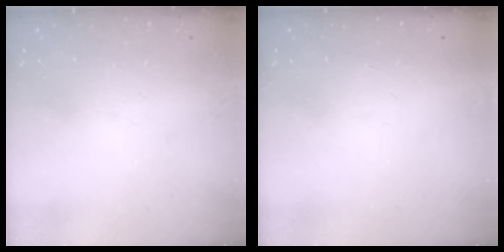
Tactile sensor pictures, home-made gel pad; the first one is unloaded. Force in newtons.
{"total": 1.5, "press": 1.5, "slide": 0.1}